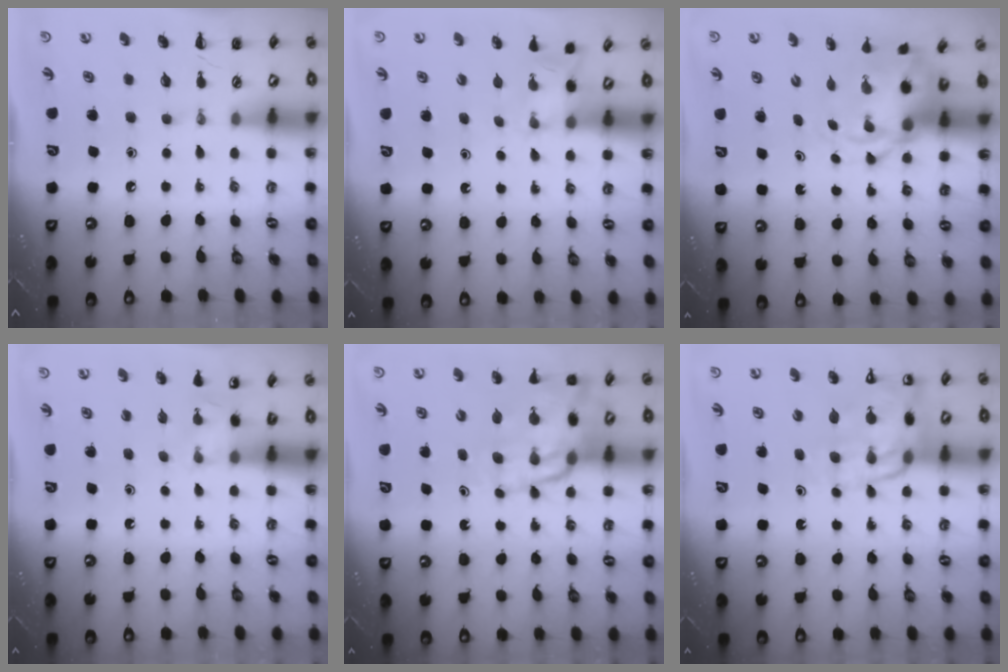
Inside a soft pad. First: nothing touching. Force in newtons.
{"total": 2.6, "press": 2.5, "slide": 0.9}
{"total": 4.5, "press": 4.4, "slide": 0.8}
{"total": 2.2, "press": 2.2, "slide": 0.6}
{"total": 15.5, "press": 14.9, "slide": 4.3}
{"total": 13.3, "press": 13.0, "slide": 3.1}